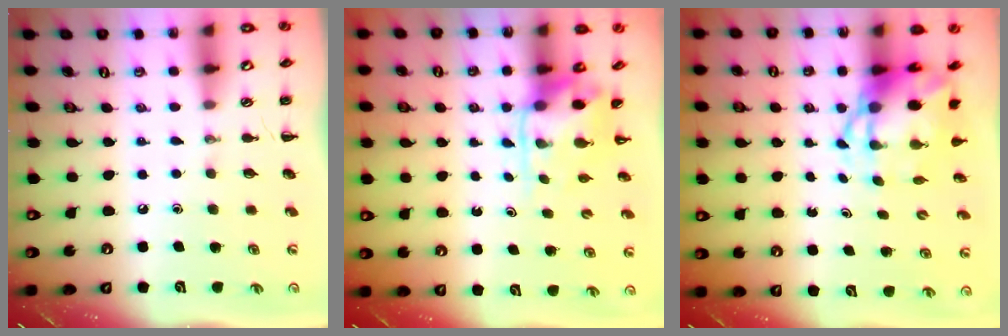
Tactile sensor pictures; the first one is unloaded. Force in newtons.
{"total": 3.8, "press": 3.7, "slide": 0.7}
{"total": 6.3, "press": 6.1, "slide": 1.7}